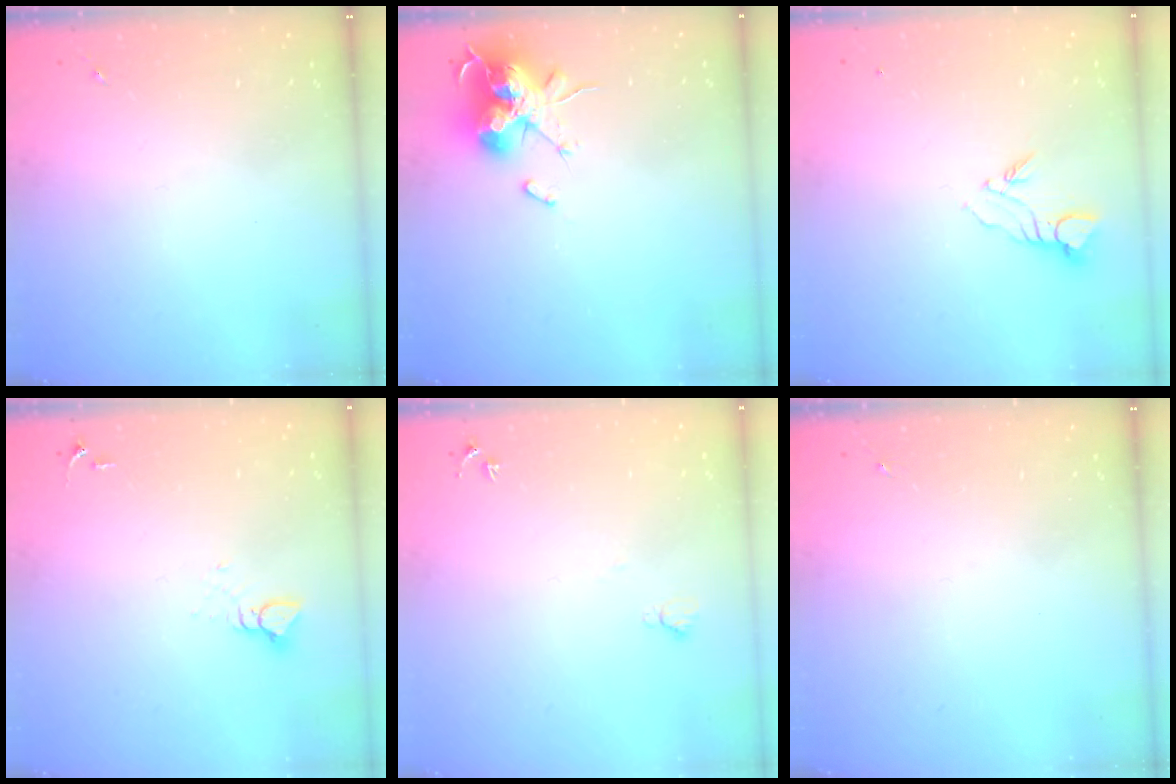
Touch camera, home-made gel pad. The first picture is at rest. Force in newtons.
{"total": 16.7, "press": 16.7, "slide": 0.1}
{"total": 4.2, "press": 4.2, "slide": 0.1}
{"total": 3.9, "press": 3.9, "slide": 0.4}
{"total": 4.8, "press": 4.8, "slide": 0.6}
{"total": 0.0}